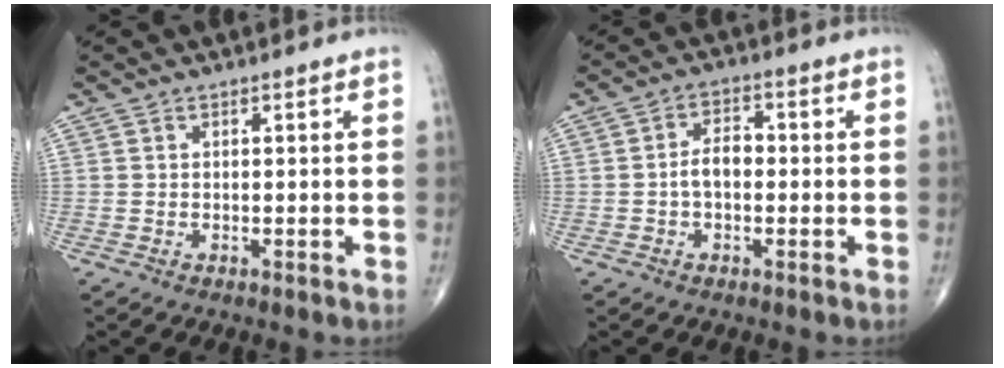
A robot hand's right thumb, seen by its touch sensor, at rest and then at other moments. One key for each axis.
{"total": 4.6, "fx": -0.6, "fy": 2.8, "fz": 3.6, "tx": -0.057, "ty": 0.019, "tz": -0.017}